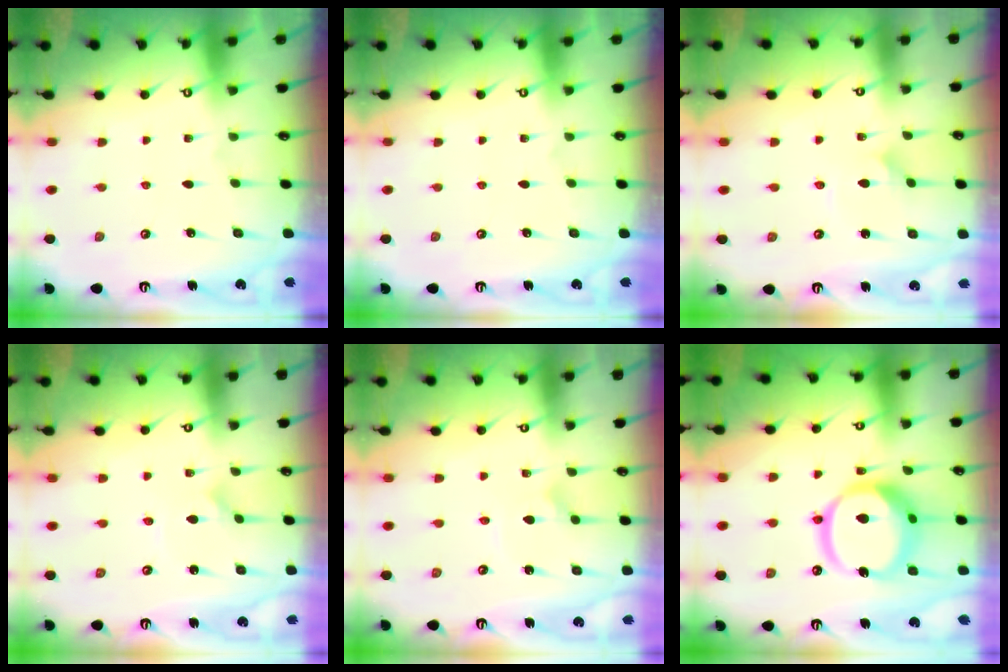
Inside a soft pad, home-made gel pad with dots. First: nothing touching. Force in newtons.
{"total": 0.0}
{"total": 4.7, "press": 4.7, "slide": 0.3}
{"total": 1.2, "press": 1.2, "slide": 0.1}
{"total": 2.3, "press": 2.3, "slide": 0.1}
{"total": 16.7, "press": 16.5, "slide": 2.2}